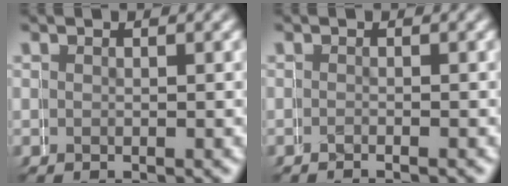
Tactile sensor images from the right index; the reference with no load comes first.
{"total": 0.9, "force": [-0.8, -0.3, -0.2], "torque": [0.008, 0.002, -0.012]}